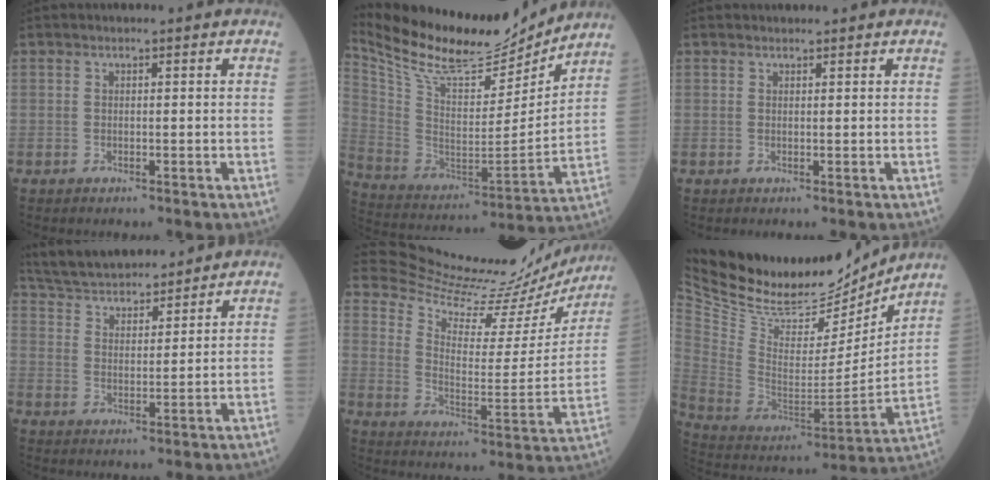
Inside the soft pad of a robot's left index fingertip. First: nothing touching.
{"total": 20.9, "force": [19.2, 3.9, 7.2], "torque": [-0.155, -0.025, 0.323]}
{"total": 1.2, "force": [1.2, 0.1, 0.1], "torque": [-0.004, 0.008, 0.021]}
{"total": 16.0, "force": [14.8, 3.2, 5.3], "torque": [-0.099, 0.029, 0.247]}
{"total": 22.3, "force": [21.8, 2.9, 3.5], "torque": [-0.066, -0.083, 0.286]}
{"total": 28.0, "force": [24.6, 8.3, 10.4], "torque": [-0.220, -0.040, 0.388]}